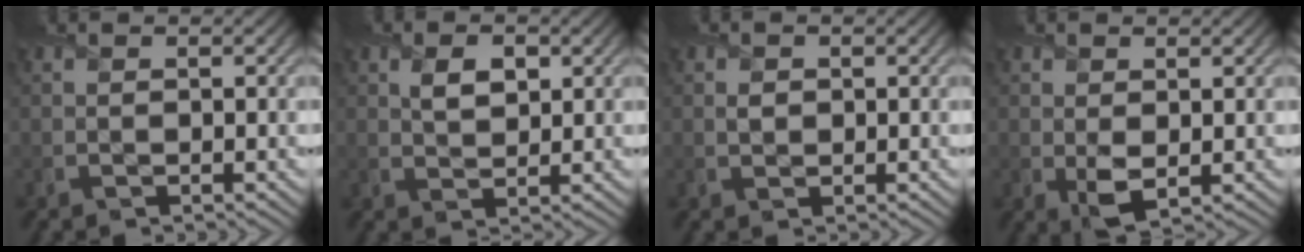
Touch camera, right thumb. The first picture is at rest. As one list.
[{"total": 3.5, "force": [1.2, 2.2, 2.4], "torque": [-0.048, -0.003, 0.022]}, {"total": 1.3, "force": [0.2, 1.2, 0.5], "torque": [-0.013, -0.004, 0.003]}, {"total": 2.9, "force": [0.2, 1.9, 2.1], "torque": [-0.049, -0.010, 0.007]}]